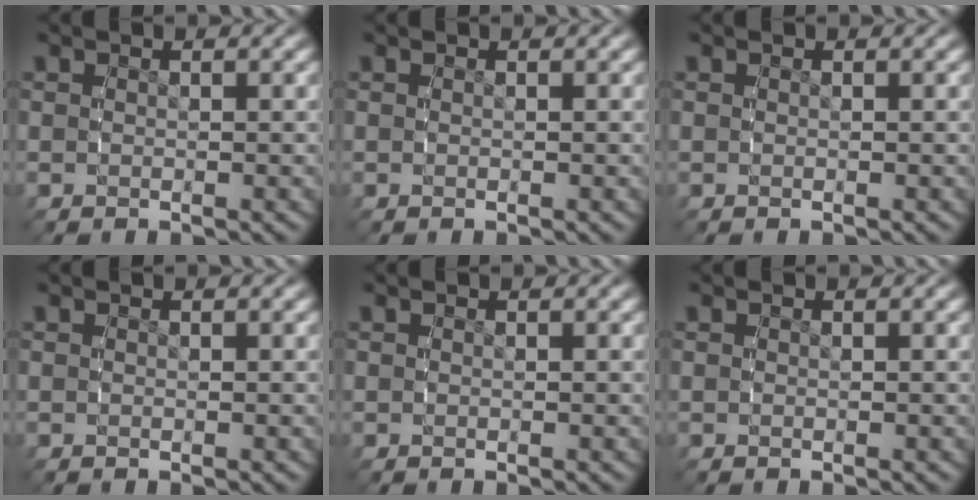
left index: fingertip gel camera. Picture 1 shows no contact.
{"total": 0.0}
{"total": 0.0}
{"total": 0.0}
{"total": 0.0}
{"total": 0.0}